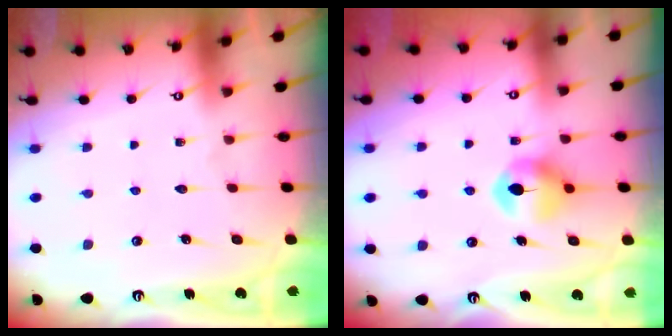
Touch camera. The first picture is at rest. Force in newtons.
{"total": 8.4, "press": 8.4, "slide": 0.3}